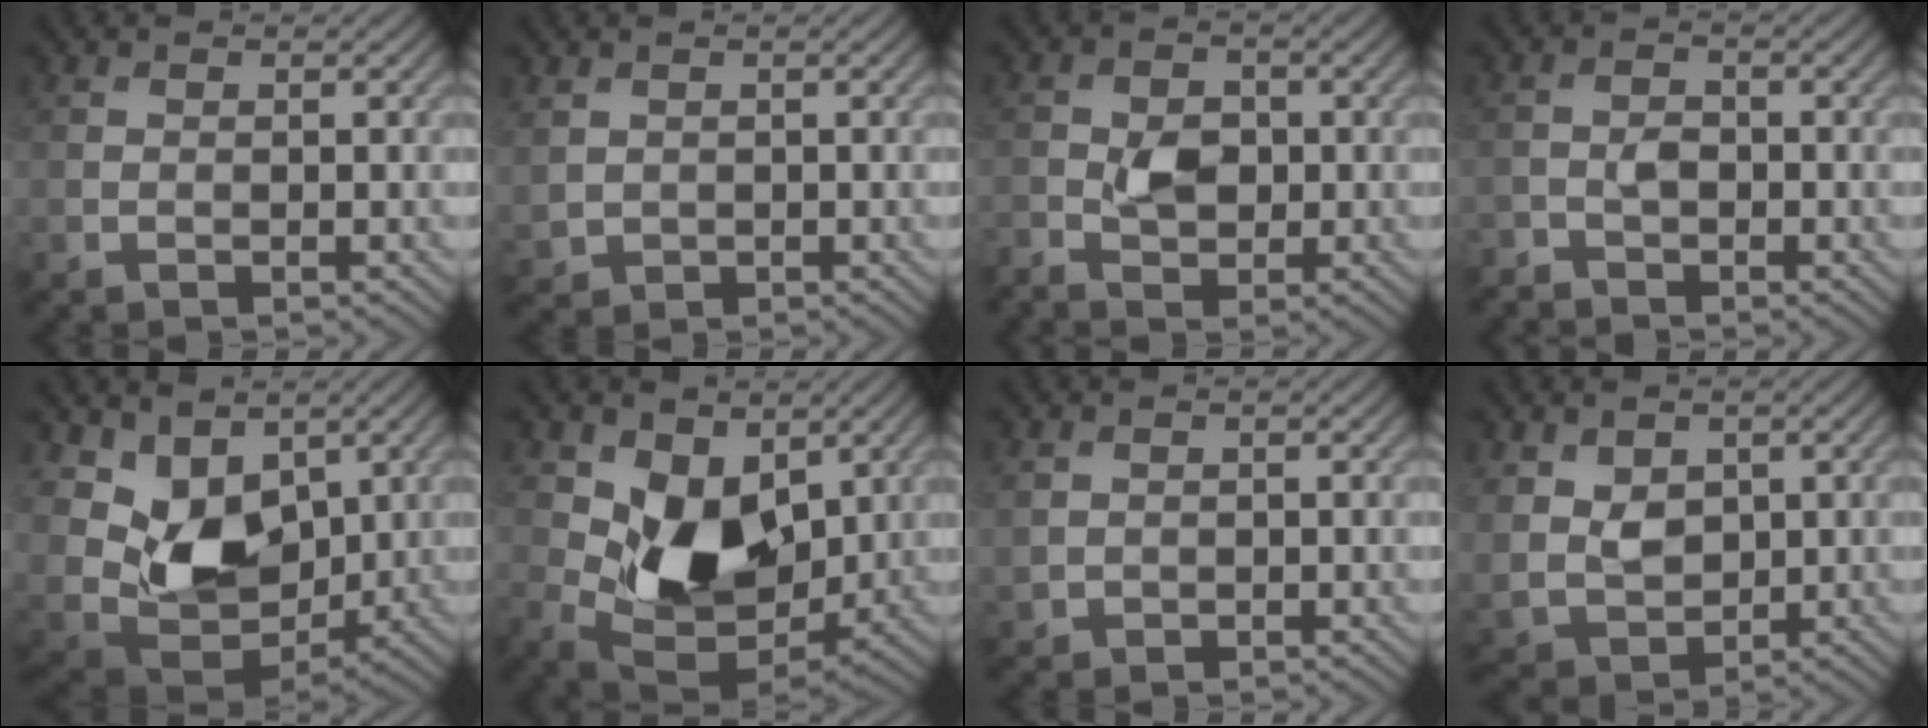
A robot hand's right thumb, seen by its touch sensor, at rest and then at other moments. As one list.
[{"total": 1.8, "force": [0.7, 1.5, 0.7], "torque": [-0.026, -0.006, 0.018]}, {"total": 3.5, "force": [-0.9, 2.4, 2.3], "torque": [-0.047, -0.002, -0.018]}, {"total": 2.3, "force": [-1.7, 1.2, 1.0], "torque": [-0.020, 0.002, -0.040]}, {"total": 9.8, "force": [3.8, 6.7, 6.1], "torque": [-0.147, -0.021, 0.067]}, {"total": 10.1, "force": [2.3, 6.7, 7.2], "torque": [-0.148, -0.023, 0.038]}, {"total": 1.3, "force": [0.5, 1.1, 0.4], "torque": [-0.014, -0.005, 0.015]}, {"total": 5.5, "force": [1.8, 4.1, 3.2], "torque": [-0.096, -0.006, 0.039]}]